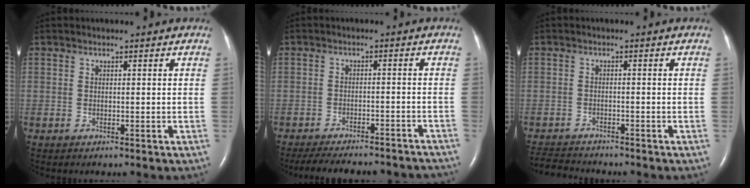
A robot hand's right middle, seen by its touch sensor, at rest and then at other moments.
{"total": 18.9, "force": [-17.2, 3.9, 7.0], "torque": [-0.128, -0.015, -0.215]}
{"total": 5.3, "force": [-5.2, 0.5, 0.8], "torque": [-0.015, -0.016, -0.086]}